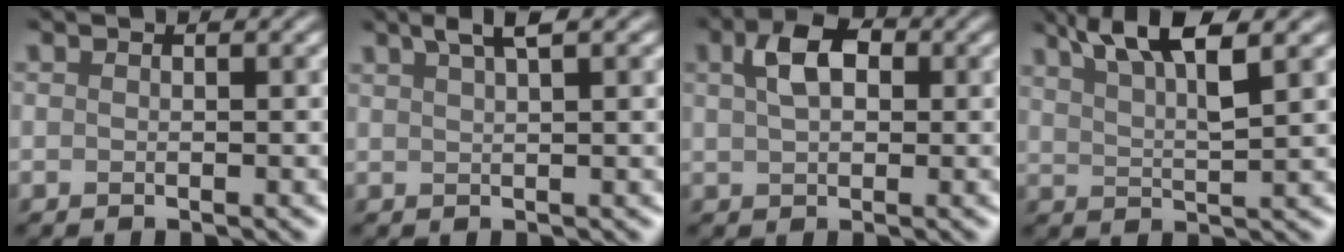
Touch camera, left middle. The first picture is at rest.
{"total": 1.4, "force": [1.0, -0.8, 0.4], "torque": [-0.022, 0.007, 0.037]}
{"total": 1.5, "force": [0.7, 0.7, 1.2], "torque": [-0.047, 0.009, 0.028]}
{"total": 4.2, "force": [3.2, -0.2, 2.8], "torque": [-0.066, 0.010, 0.077]}